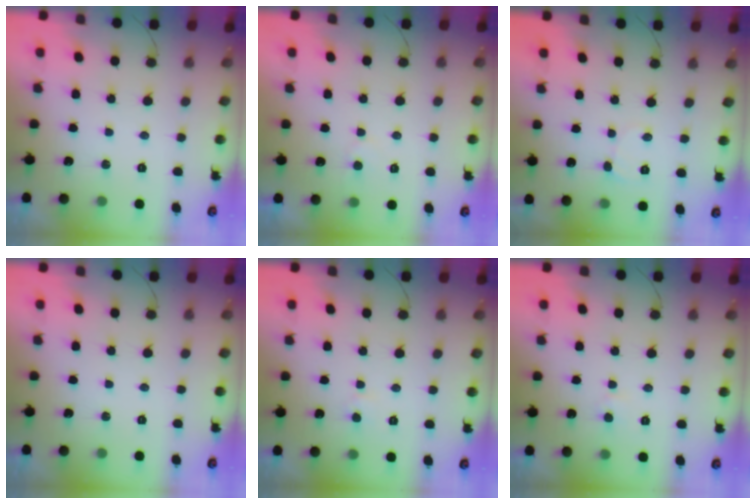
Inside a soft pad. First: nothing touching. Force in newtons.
{"total": 3.9, "press": 3.9, "slide": 0.3}
{"total": 3.7, "press": 3.6, "slide": 0.4}
{"total": 0.0}
{"total": 1.8, "press": 1.7, "slide": 0.2}
{"total": 1.8, "press": 1.7, "slide": 0.2}